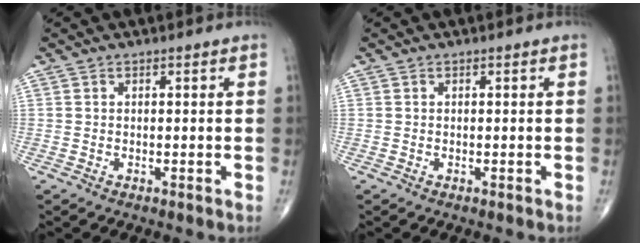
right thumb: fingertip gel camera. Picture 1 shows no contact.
{"total": 0.0}